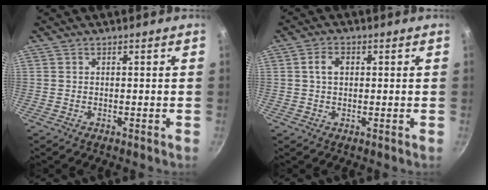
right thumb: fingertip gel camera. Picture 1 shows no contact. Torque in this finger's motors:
{"motor_torque": [-0.01, 0.31, 0.38, 0.01, 0.01]}